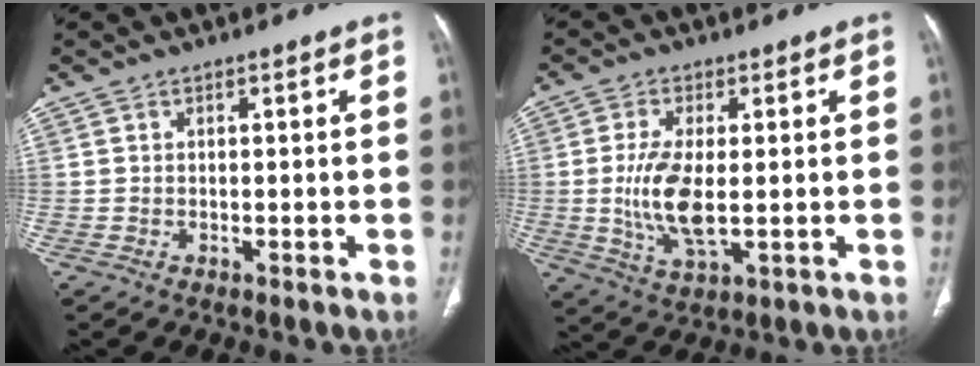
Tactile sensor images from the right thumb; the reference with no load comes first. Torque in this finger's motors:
{"motor_torque": [1.91, 1.28, 1.15, -1.05, 0.37]}